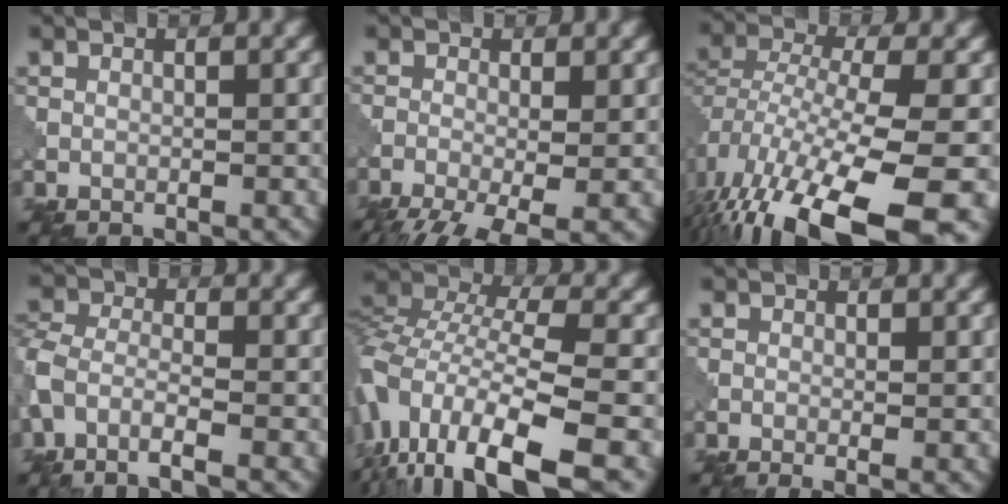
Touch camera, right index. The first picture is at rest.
{"total": 7.3, "force": [-4.2, 2.4, 5.5], "torque": [-0.110, -0.024, -0.069]}
{"total": 15.0, "force": [-8.6, 5.3, 11.0], "torque": [-0.234, -0.027, -0.122]}
{"total": 3.5, "force": [-2.1, 1.2, 2.6], "torque": [-0.056, -0.001, -0.051]}
{"total": 13.1, "force": [-6.3, 5.0, 10.3], "torque": [-0.210, 0.006, -0.114]}
{"total": 1.5, "force": [-0.3, 0.4, 1.4], "torque": [-0.025, -0.005, -0.007]}